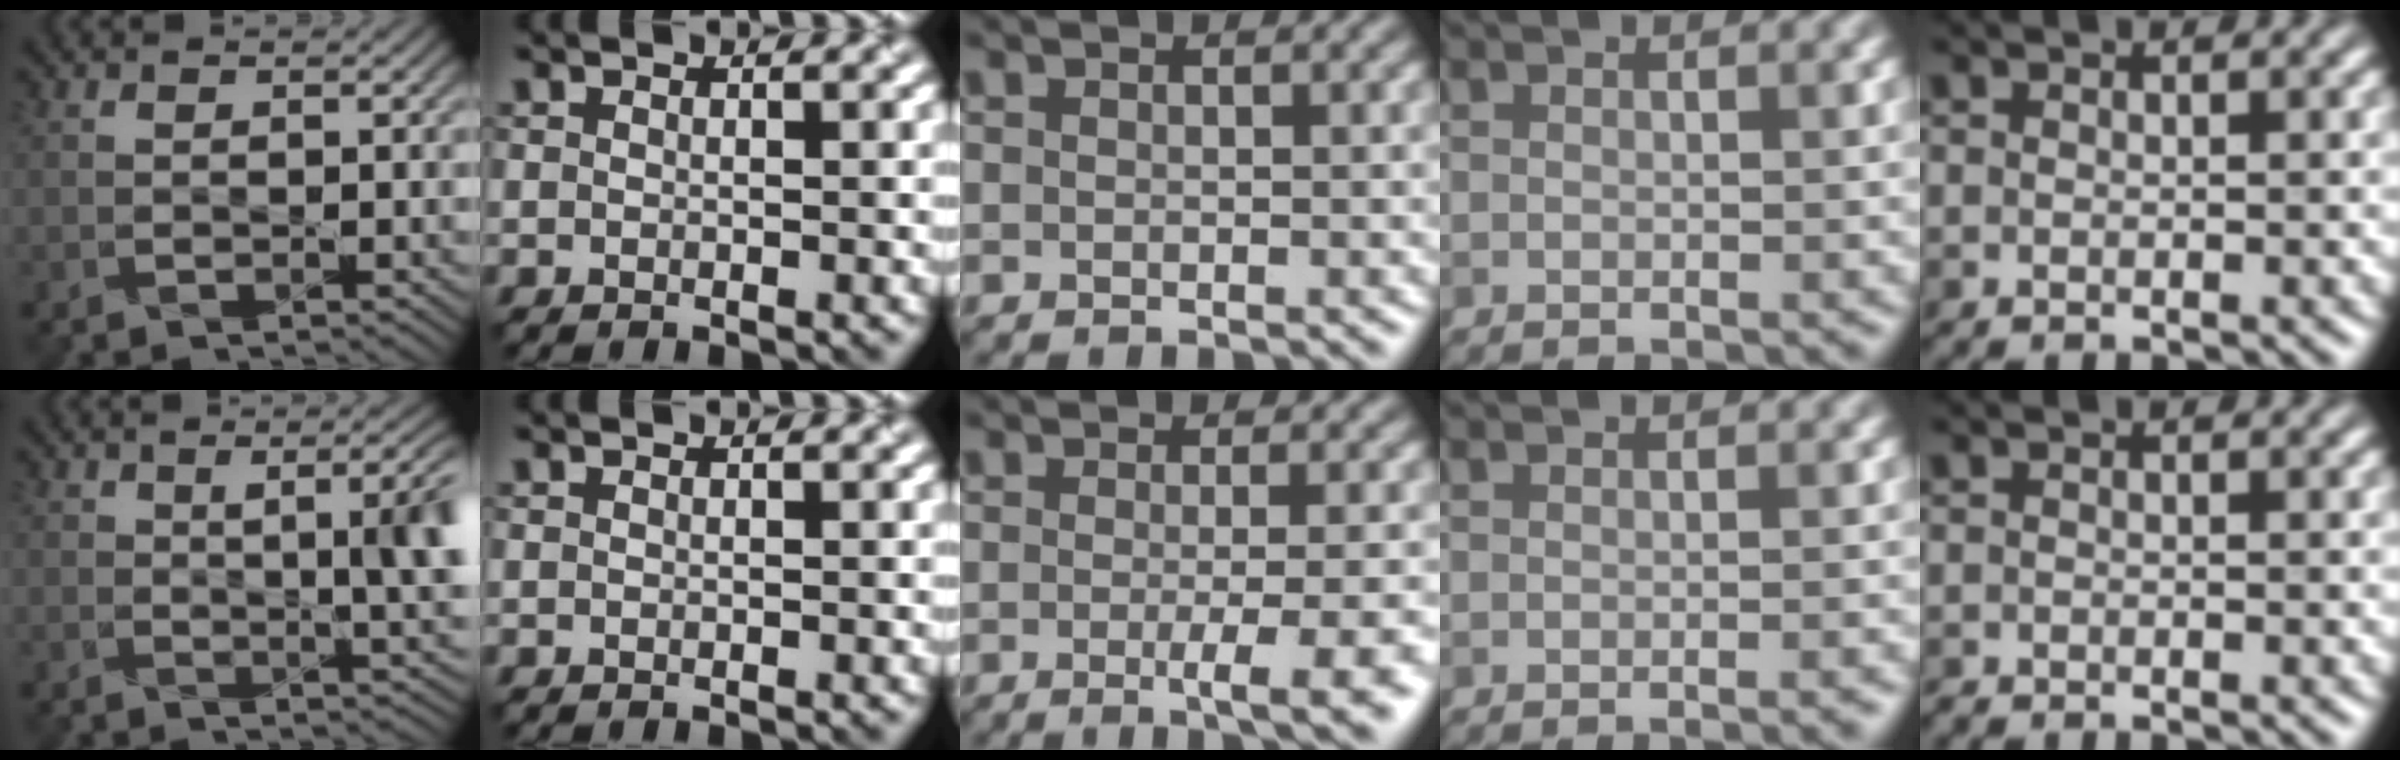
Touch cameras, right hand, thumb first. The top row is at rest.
{"thumb": {"total": 6.6, "force": [1.1, 2.6, 6.0], "torque": [-0.075, 0.003, 0.019]}, "middle": {"total": 5.2, "force": [-1.1, 1.4, 4.8], "torque": [-0.056, -0.009, -0.013]}, "ring": {"total": 1.1, "force": [-0.5, 0.3, 0.9], "torque": [-0.006, -0.001, -0.011]}, "little": {"total": 0.7, "force": [-0.7, 0.1, 0.0], "torque": [0.001, -0.001, -0.009]}}